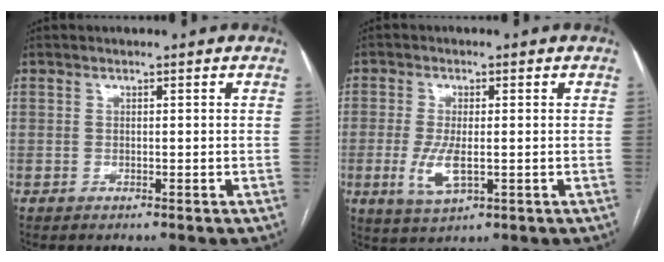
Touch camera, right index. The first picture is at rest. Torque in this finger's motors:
{"motor_torque": [0.07, -0.07, 0.00, -0.01]}